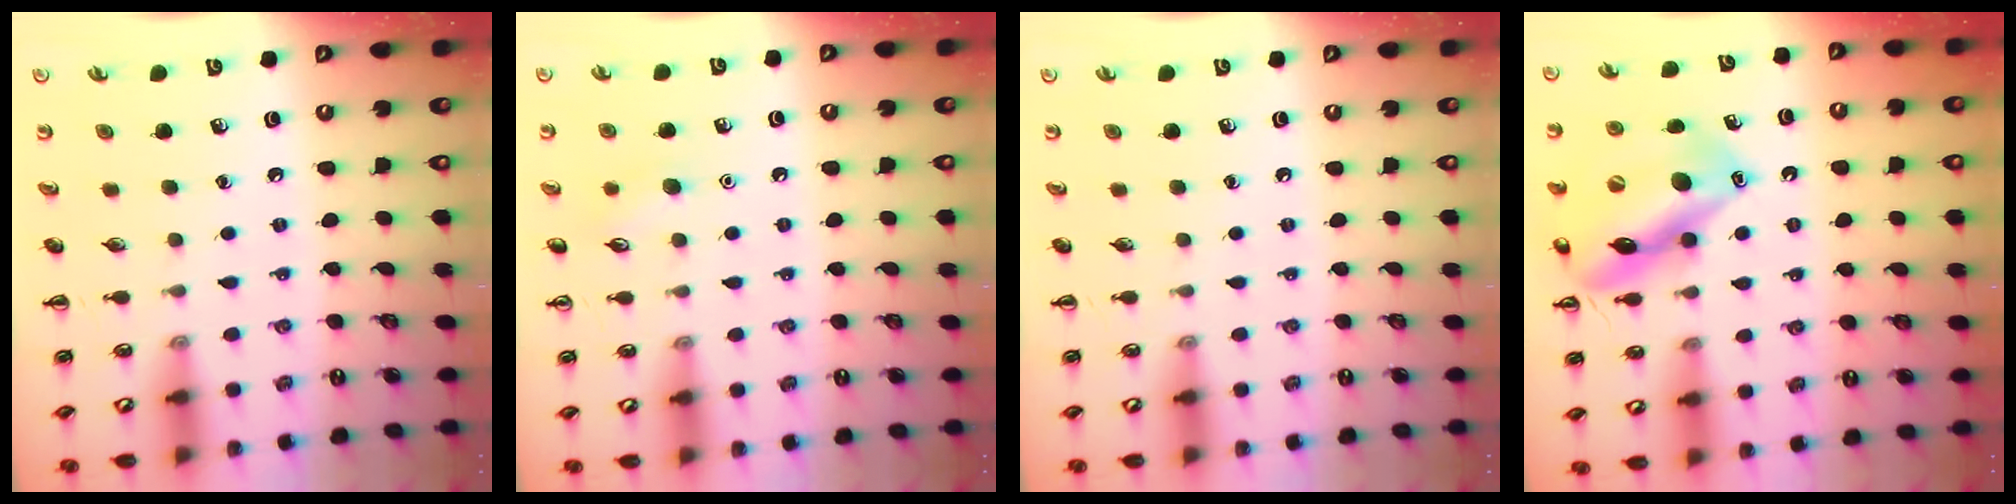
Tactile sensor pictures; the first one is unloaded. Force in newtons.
{"total": 6.4, "press": 6.2, "slide": 1.7}
{"total": 0.0}
{"total": 16.1, "press": 16.0, "slide": 1.6}